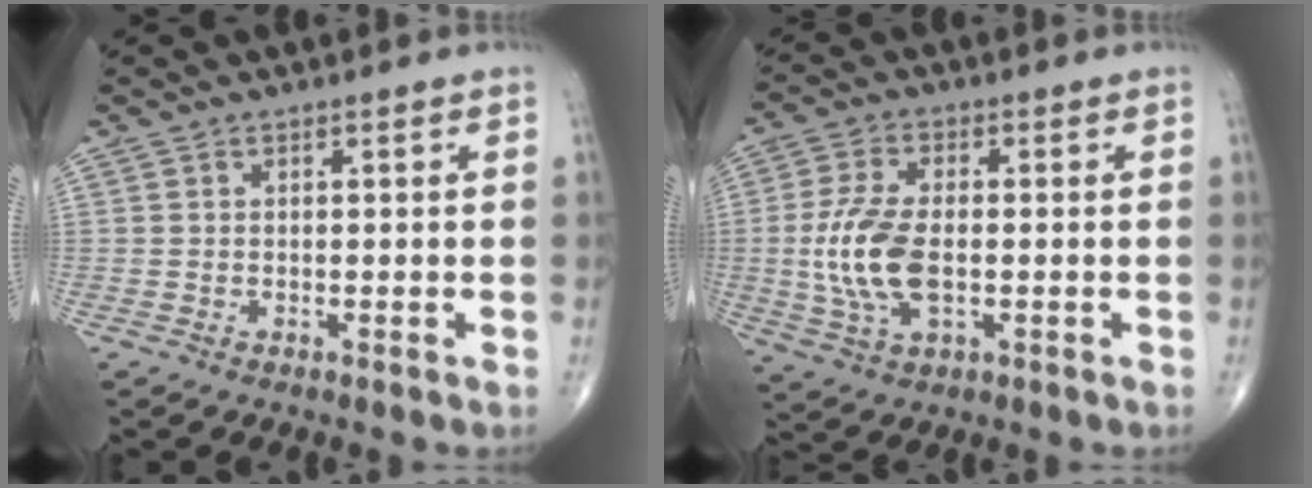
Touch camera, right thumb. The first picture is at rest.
{"total": 11.4, "force": [-1.0, 5.8, 9.8], "torque": [-0.211, 0.001, -0.017]}